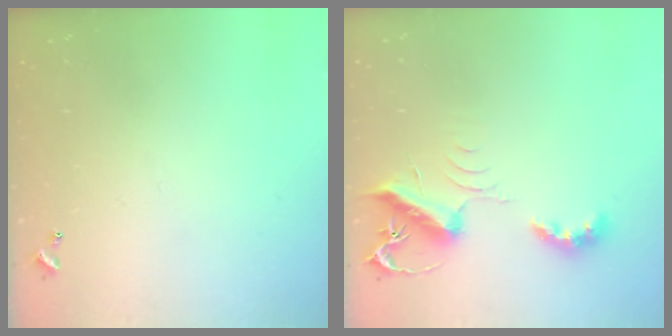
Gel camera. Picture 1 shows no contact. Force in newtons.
{"total": 7.1, "press": 7.1, "slide": 0.4}